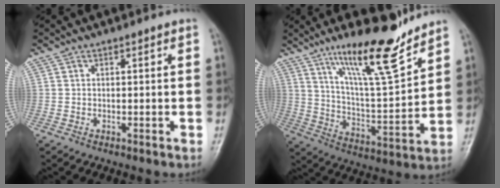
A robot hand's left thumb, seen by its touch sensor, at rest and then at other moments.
{"total": 16.2, "force": [11.5, 3.0, 11.0], "torque": [-0.168, -0.076, 0.205]}